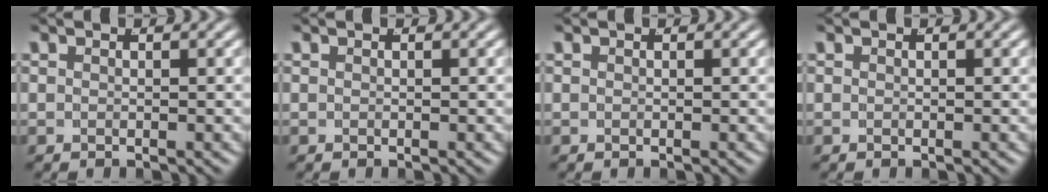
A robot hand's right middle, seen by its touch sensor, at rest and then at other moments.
{"total": 0.0}
{"total": 0.0}
{"total": 0.0}